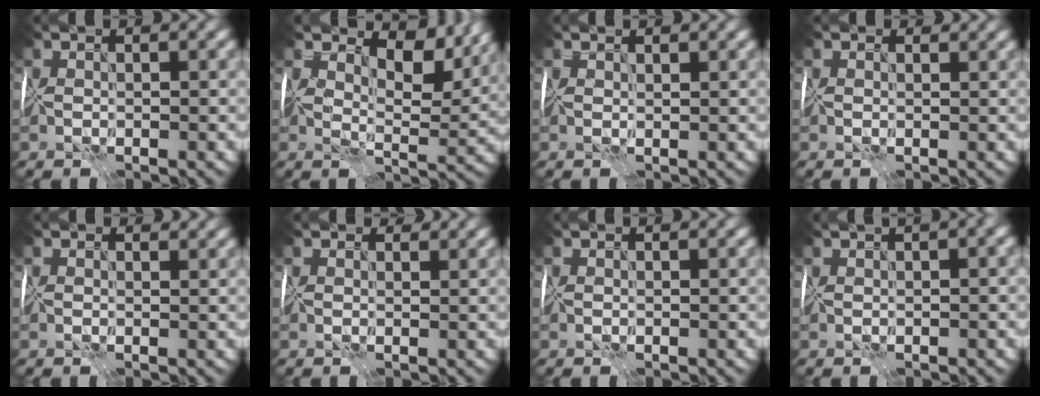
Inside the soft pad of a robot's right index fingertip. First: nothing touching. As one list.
[{"total": 7.5, "force": [5.1, 3.2, 4.5], "torque": [-0.066, 0.000, 0.077]}, {"total": 1.0, "force": [0.8, 0.2, 0.6], "torque": [-0.010, 0.003, 0.013]}, {"total": 1.4, "force": [1.1, 0.8, 0.5], "torque": [-0.004, 0.000, 0.007]}, {"total": 1.4, "force": [1.1, 0.7, 0.5], "torque": [-0.005, -0.001, 0.010]}, {"total": 1.9, "force": [1.6, 0.8, 0.6], "torque": [-0.011, 0.001, 0.016]}, {"total": 0.0}, {"total": 5.5, "force": [2.3, 2.2, 4.5], "torque": [-0.046, 0.037, 0.023]}]